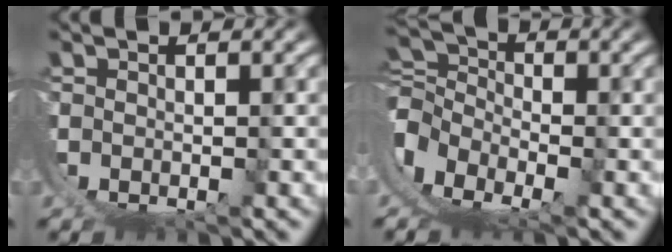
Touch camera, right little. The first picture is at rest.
{"total": 9.1, "force": [-1.6, 7.6, 4.7], "torque": [-0.121, -0.035, -0.031]}